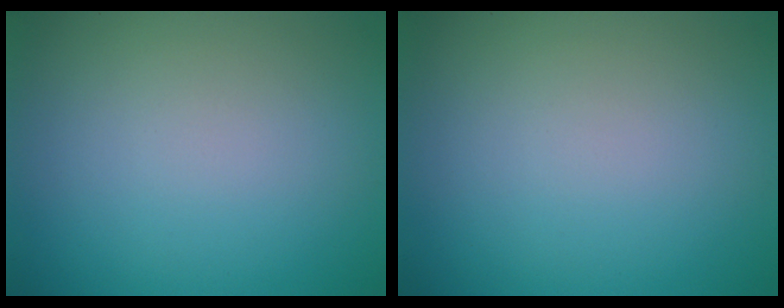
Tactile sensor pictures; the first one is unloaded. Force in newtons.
{"total": 0.0}